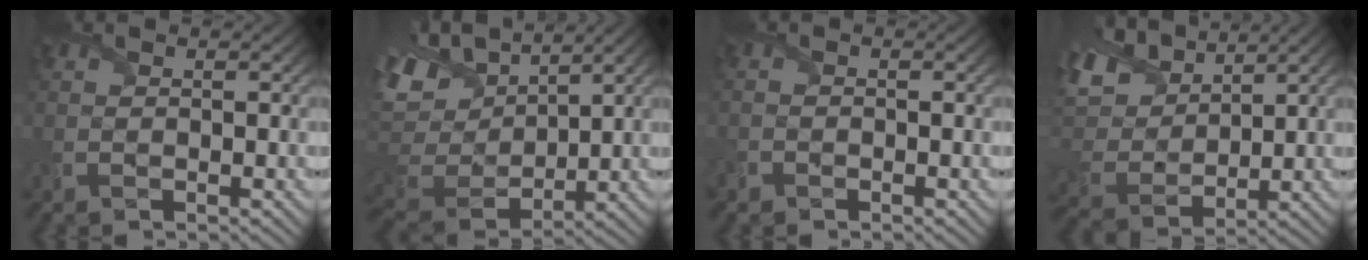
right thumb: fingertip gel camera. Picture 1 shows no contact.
{"total": 15.1, "force": [8.0, 8.1, 9.8], "torque": [-0.262, 0.035, 0.153]}
{"total": 1.1, "force": [-0.8, 0.7, 0.0], "torque": [0.001, -0.005, -0.017]}
{"total": 11.5, "force": [6.6, 6.3, 7.0], "torque": [-0.201, 0.033, 0.116]}